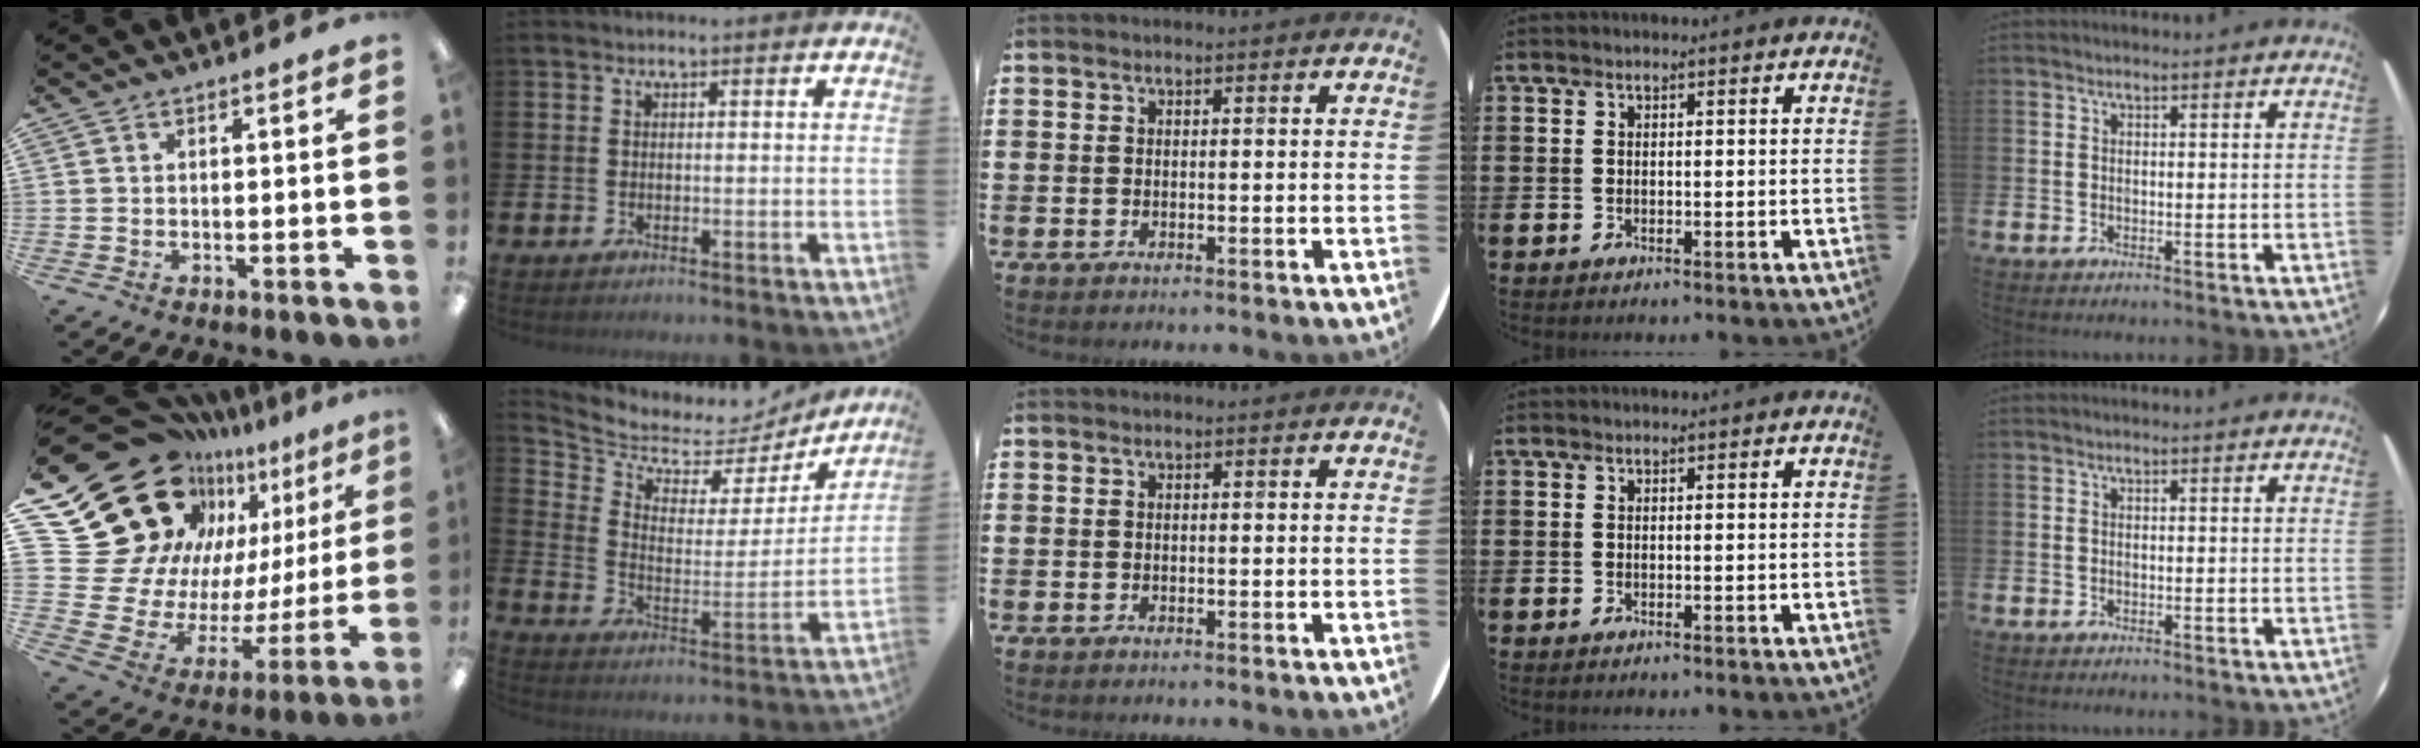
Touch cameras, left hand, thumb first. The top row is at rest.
{"thumb": {"total": 27.6, "force": [16.1, 19.0, 11.8], "torque": [-0.200, -0.142, 0.337]}, "index": {"total": 6.0, "force": [5.4, 2.5, 0.7], "torque": [-0.059, -0.049, 0.088]}}